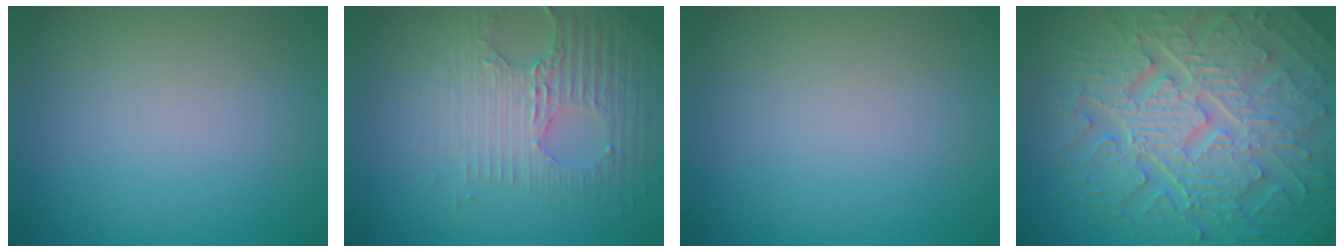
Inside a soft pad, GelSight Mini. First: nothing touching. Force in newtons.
{"total": 3.5, "press": 3.4, "slide": 1.1}
{"total": 0.0}
{"total": 10.8, "press": 7.2, "slide": 8.0}